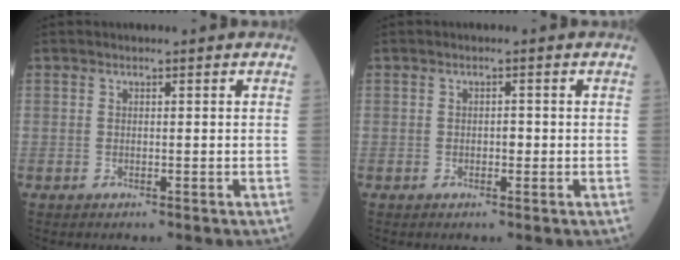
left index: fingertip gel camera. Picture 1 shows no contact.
{"total": 1.1, "force": [-0.2, 0.6, 0.9], "torque": [-0.011, 0.003, -0.004]}